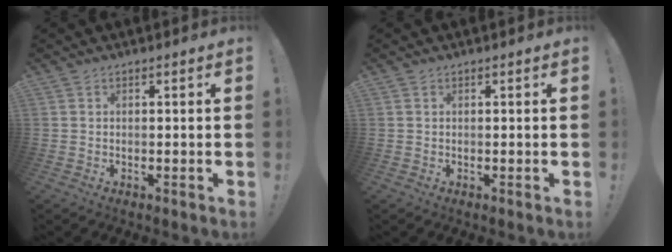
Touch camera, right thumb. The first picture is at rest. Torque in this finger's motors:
{"motor_torque": [-0.02, 0.15, -0.01, 0.10, 0.05]}